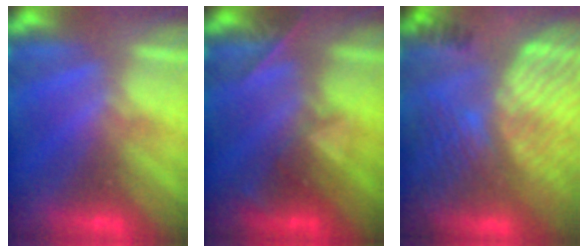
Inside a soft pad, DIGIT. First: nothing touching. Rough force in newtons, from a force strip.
{"total": 2.4}
{"total": 9.0}